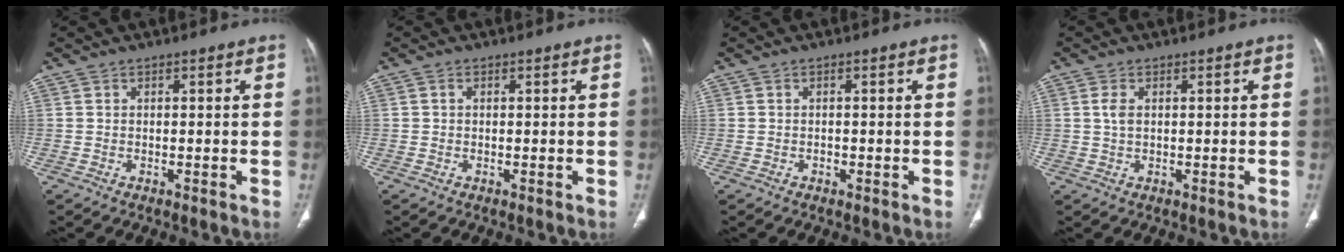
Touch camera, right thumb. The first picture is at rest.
{"total": 0.6, "force": [0.1, 0.4, 0.4], "torque": [-0.006, 0.002, 0.000]}
{"total": 0.7, "force": [-0.2, 0.5, 0.3], "torque": [-0.003, 0.002, -0.005]}
{"total": 2.5, "force": [0.5, 1.4, 2.0], "torque": [-0.048, 0.002, 0.011]}